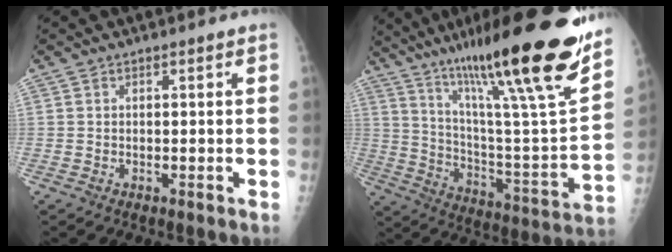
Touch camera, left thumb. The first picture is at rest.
{"total": 30.5, "force": [20.5, 3.3, 22.4], "torque": [-0.340, -0.074, 0.329]}